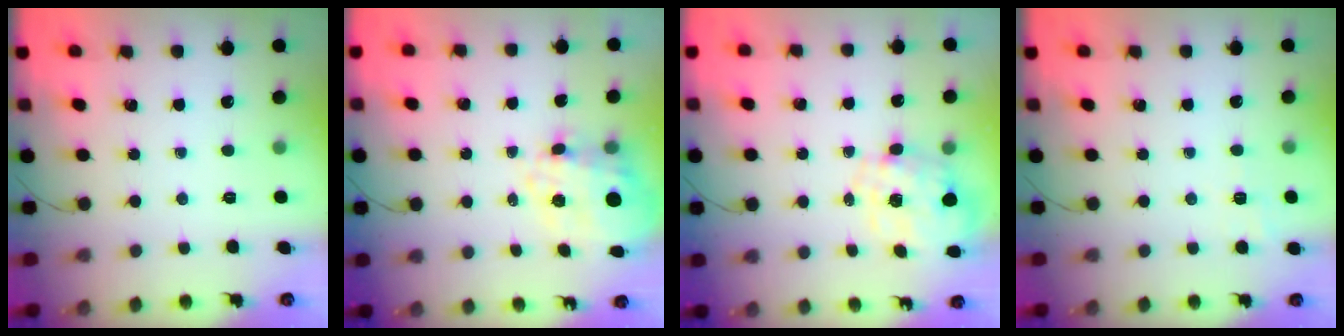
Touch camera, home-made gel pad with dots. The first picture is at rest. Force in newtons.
{"total": 12.4, "press": 12.2, "slide": 2.6}
{"total": 2.4, "press": 2.2, "slide": 1.0}
{"total": 2.6, "press": 2.1, "slide": 1.6}